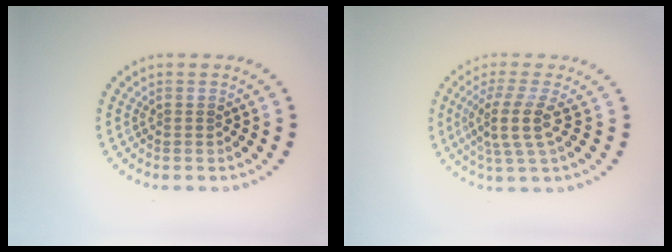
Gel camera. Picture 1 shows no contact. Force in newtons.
{"total": 3.5, "press": 2.7, "slide": 2.2}